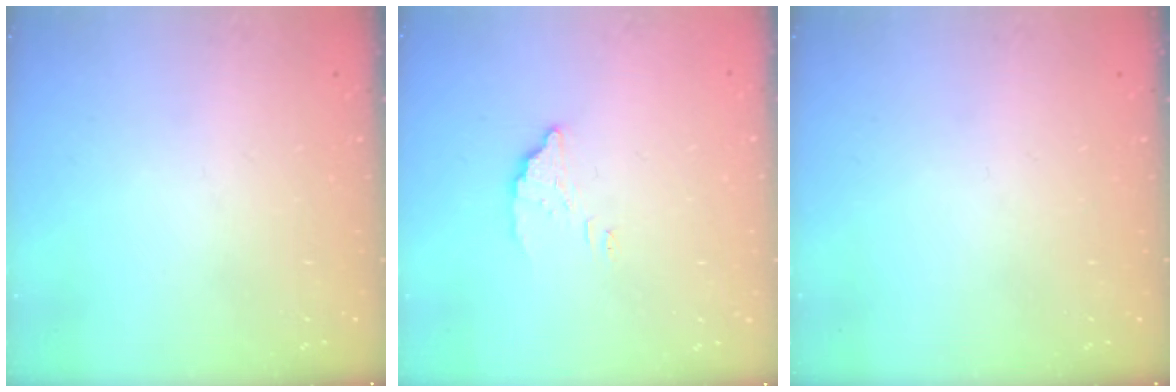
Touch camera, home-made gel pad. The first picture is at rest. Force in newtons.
{"total": 3.1, "press": 3.1, "slide": 0.4}
{"total": 0.0}